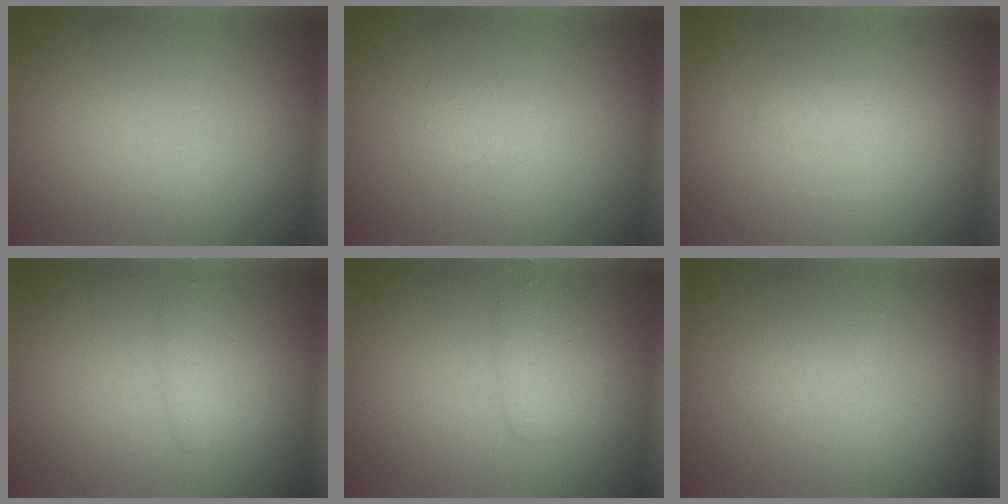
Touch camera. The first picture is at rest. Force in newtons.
{"total": 1.0, "press": 1.0, "slide": 0.0}
{"total": 1.0, "press": 1.0, "slide": 0.1}
{"total": 1.6, "press": 1.6, "slide": 0.1}
{"total": 2.0, "press": 2.0, "slide": 0.1}
{"total": 1.1, "press": 1.1, "slide": 0.1}